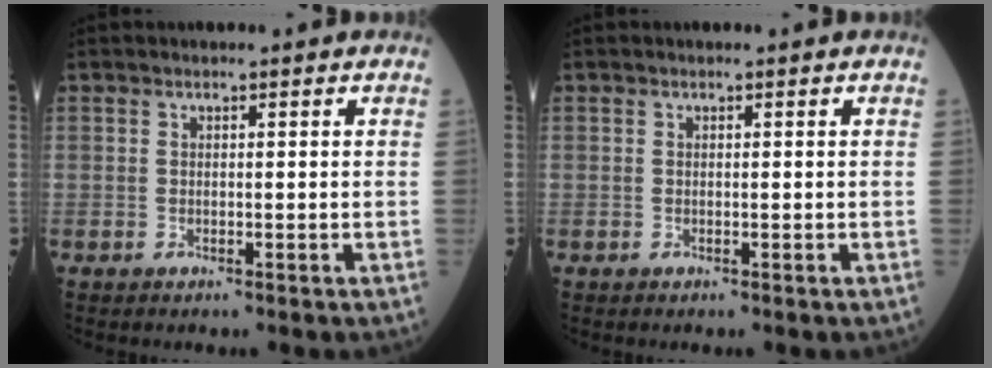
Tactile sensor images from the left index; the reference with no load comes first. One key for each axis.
{"total": 0.0}